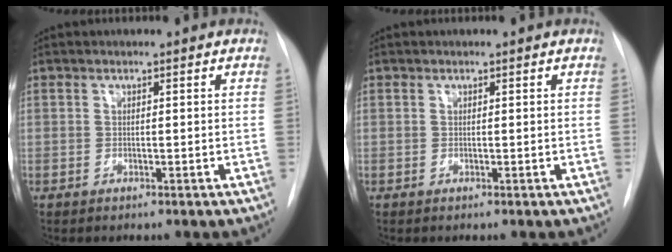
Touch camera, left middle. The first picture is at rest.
{"total": 0.0}